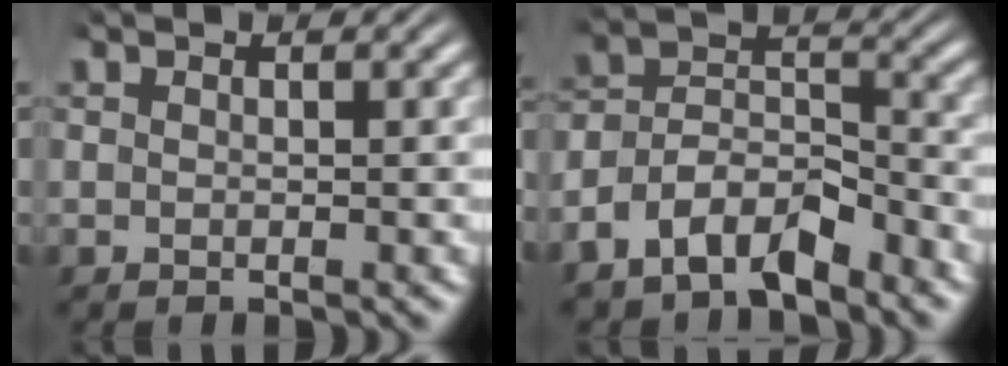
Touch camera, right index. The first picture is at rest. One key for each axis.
{"total": 8.6, "fx": -5.2, "fy": 5.9, "fz": 3.4, "tx": -0.078, "ty": -0.031, "tz": -0.089}